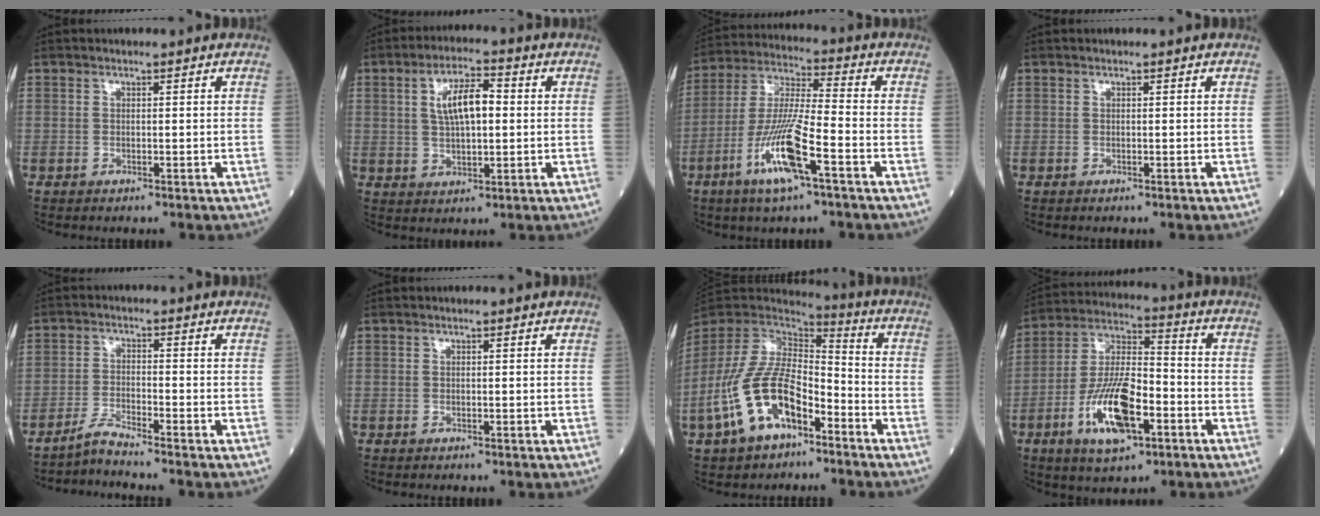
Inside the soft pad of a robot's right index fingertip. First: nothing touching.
{"total": 7.6, "force": [1.2, 2.6, 7.0], "torque": [-0.132, 0.014, 0.021]}
{"total": 12.7, "force": [-5.7, 1.0, 11.3], "torque": [-0.229, -0.011, -0.110]}
{"total": 0.0}
{"total": 3.3, "force": [-3.1, -1.0, 0.5], "torque": [-0.016, -0.018, -0.065]}
{"total": 0.0}
{"total": 15.1, "force": [-7.0, 7.2, 11.3], "torque": [-0.240, 0.008, -0.131]}
{"total": 14.0, "force": [-5.5, 4.7, 12.0], "torque": [-0.238, 0.001, -0.098]}